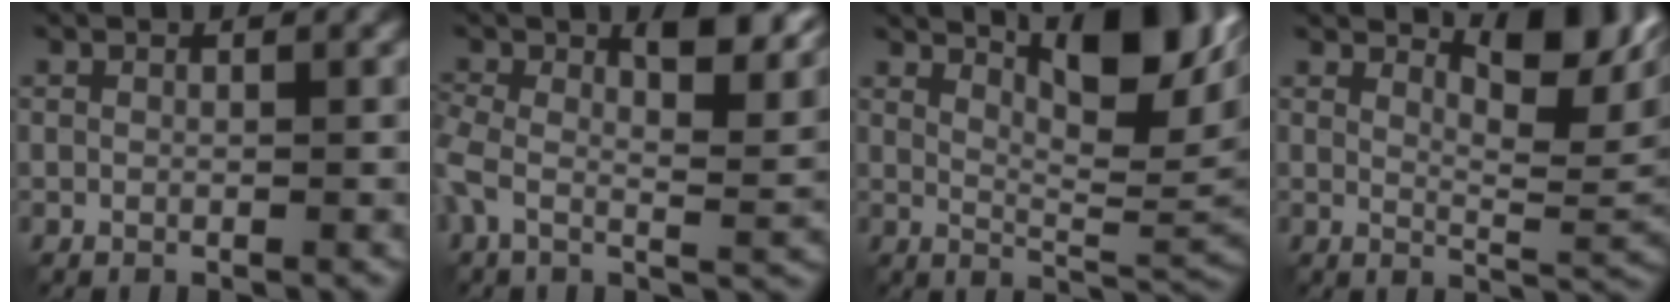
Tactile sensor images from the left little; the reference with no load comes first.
{"total": 8.0, "force": [2.5, 3.1, 6.9], "torque": [-0.127, 0.002, 0.028]}
{"total": 11.0, "force": [5.3, 3.1, 9.1], "torque": [-0.132, 0.013, 0.083]}
{"total": 6.7, "force": [3.8, 1.7, 5.2], "torque": [-0.068, 0.000, 0.061]}